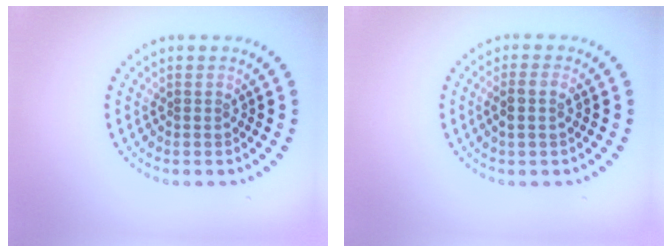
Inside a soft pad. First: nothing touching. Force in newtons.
{"total": 1.9, "press": 1.7, "slide": 0.9}